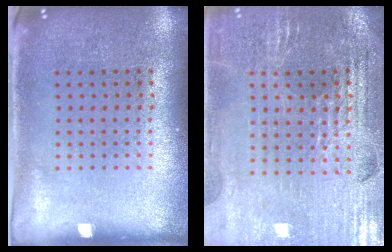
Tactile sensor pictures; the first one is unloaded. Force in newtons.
{"total": 2.8, "press": 2.8, "slide": 0.4}